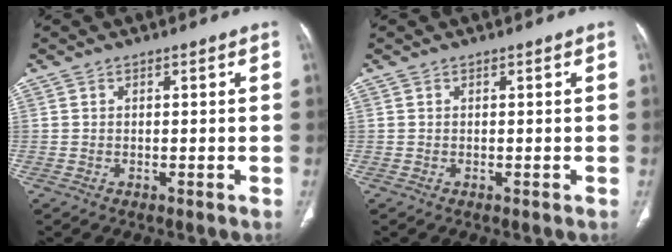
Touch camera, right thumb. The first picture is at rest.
{"total": 0.0}